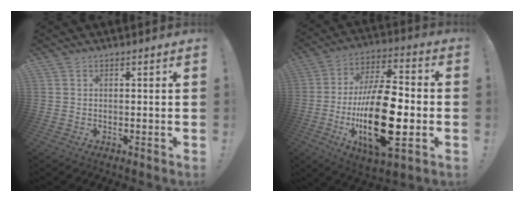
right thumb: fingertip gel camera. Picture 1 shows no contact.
{"total": 25.9, "force": [-4.8, 10.4, 23.2], "torque": [-0.440, 0.010, -0.074]}